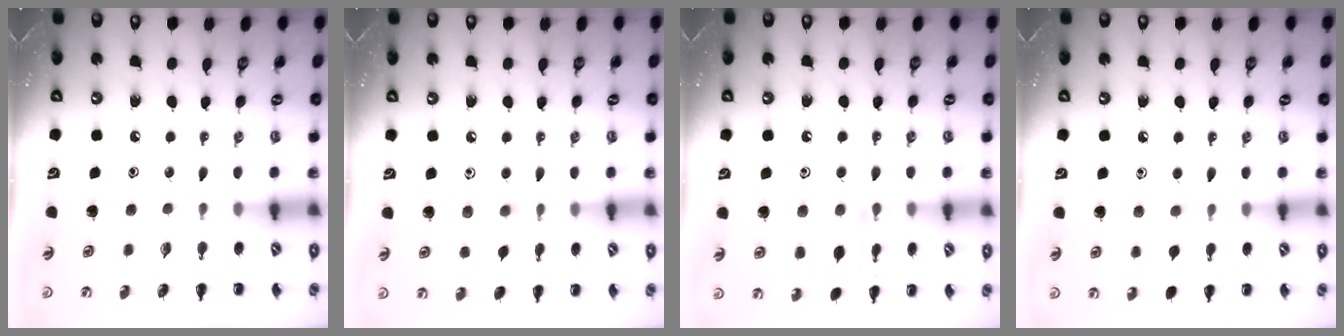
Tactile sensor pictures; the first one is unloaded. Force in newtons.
{"total": 4.8, "press": 4.6, "slide": 1.3}
{"total": 11.7, "press": 11.7, "slide": 0.6}
{"total": 4.4, "press": 4.0, "slide": 1.7}